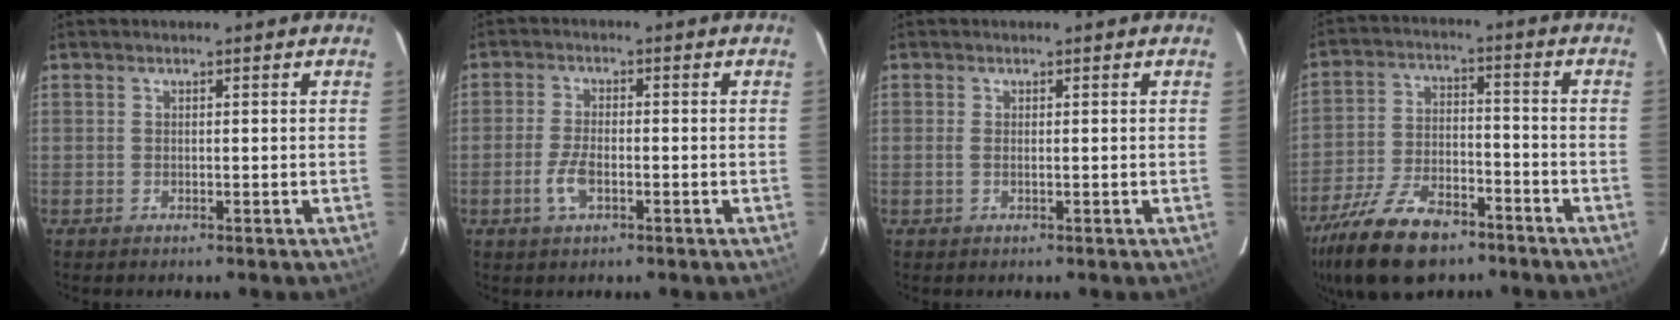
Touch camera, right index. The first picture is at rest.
{"total": 4.5, "force": [-1.8, 2.0, 3.6], "torque": [-0.081, -0.002, -0.034]}
{"total": 0.8, "force": [0.1, 0.1, 0.8], "torque": [-0.018, 0.001, 0.000]}
{"total": 18.2, "force": [-12.8, 8.4, 10.0], "torque": [-0.223, -0.021, -0.219]}